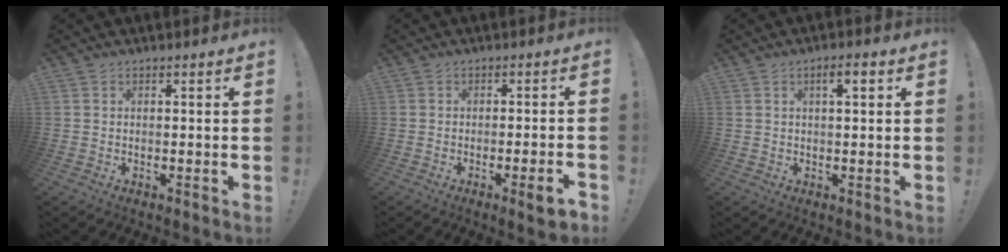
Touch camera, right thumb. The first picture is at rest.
{"total": 5.6, "force": [-2.1, 0.6, 5.2], "torque": [-0.072, 0.003, -0.031]}
{"total": 3.5, "force": [1.2, 0.9, 3.1], "torque": [-0.042, -0.003, 0.012]}